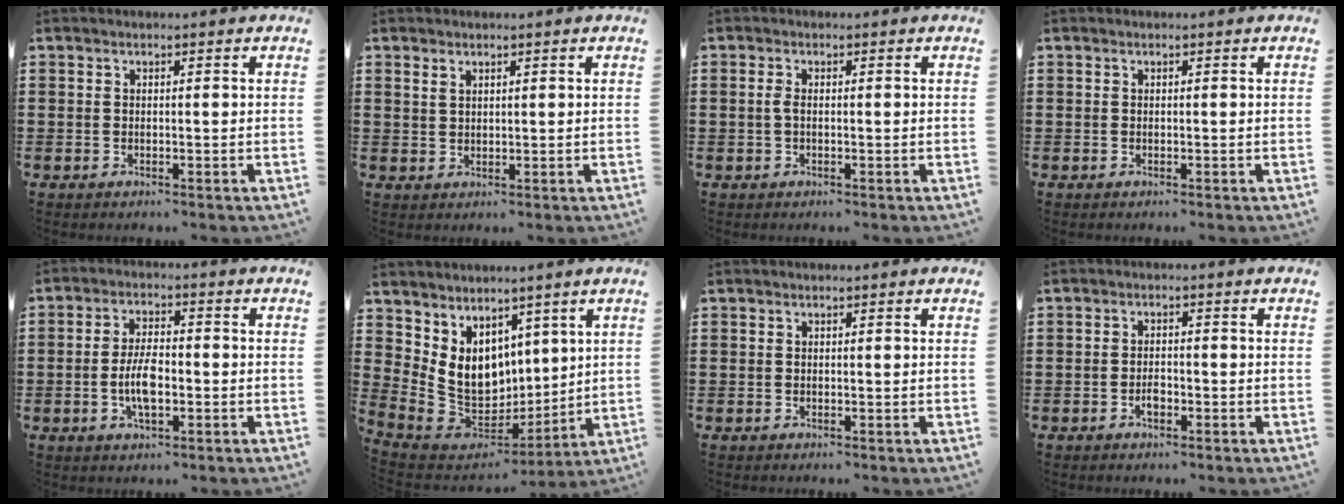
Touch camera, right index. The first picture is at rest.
{"total": 1.2, "force": [1.0, 0.6, 0.4], "torque": [-0.010, 0.001, 0.020]}
{"total": 1.4, "force": [-0.3, 0.3, 1.3], "torque": [-0.039, -0.008, -0.011]}
{"total": 0.0}
{"total": 5.8, "force": [-1.2, 2.3, 5.2], "torque": [-0.113, 0.000, -0.026]}
{"total": 9.6, "force": [3.5, 7.9, 4.2], "torque": [-0.115, -0.034, 0.076]}
{"total": 0.0}
{"total": 1.9, "force": [-0.9, 0.8, 1.4], "torque": [-0.029, 0.000, -0.017]}